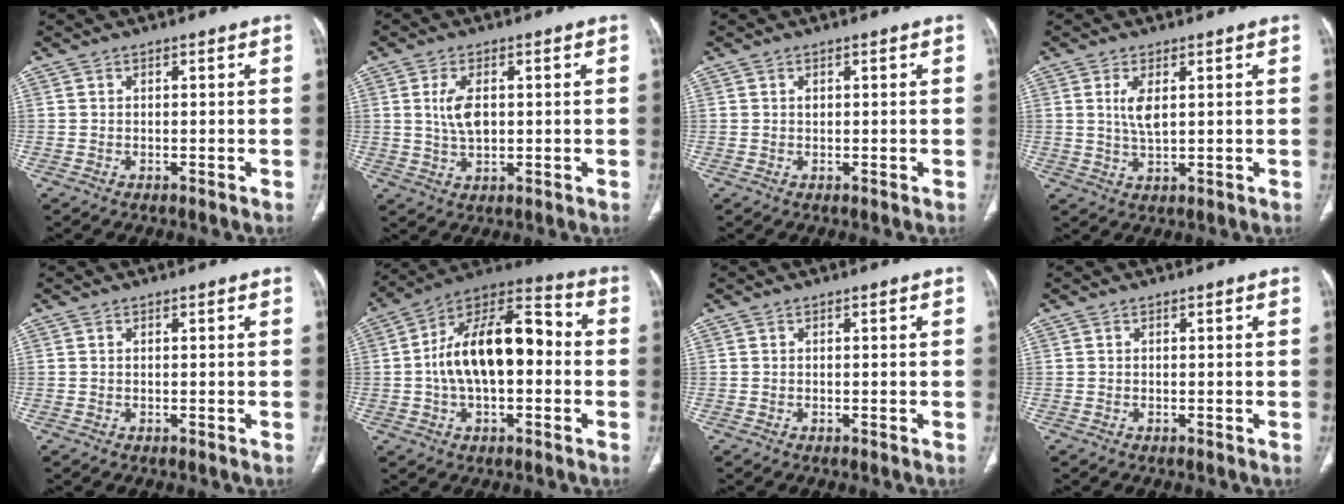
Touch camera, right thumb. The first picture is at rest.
{"total": 5.7, "force": [0.9, 3.0, 4.7], "torque": [-0.091, -0.004, 0.020]}
{"total": 0.8, "force": [0.3, 0.5, 0.5], "torque": [-0.006, 0.001, 0.005]}
{"total": 5.9, "force": [1.6, 2.8, 4.9], "torque": [-0.095, -0.011, 0.037]}
{"total": 0.0}
{"total": 19.0, "force": [-0.3, 10.1, 16.2], "torque": [-0.259, 0.046, -0.013]}
{"total": 0.0}
{"total": 0.0}